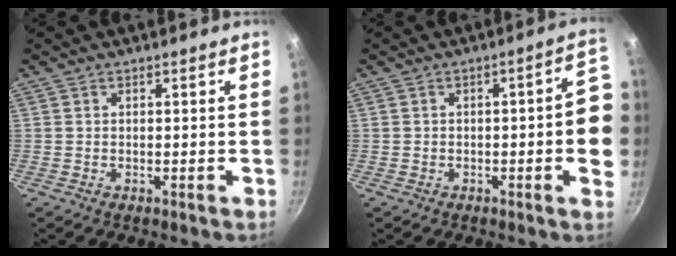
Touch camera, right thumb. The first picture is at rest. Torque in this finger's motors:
{"motor_torque": [-0.56, 0.70, 0.77, -0.01, 0.00]}